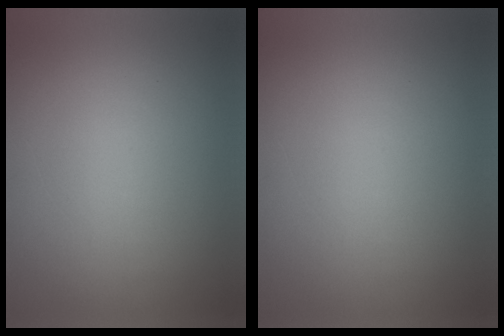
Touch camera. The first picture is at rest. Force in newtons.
{"total": 0.0}